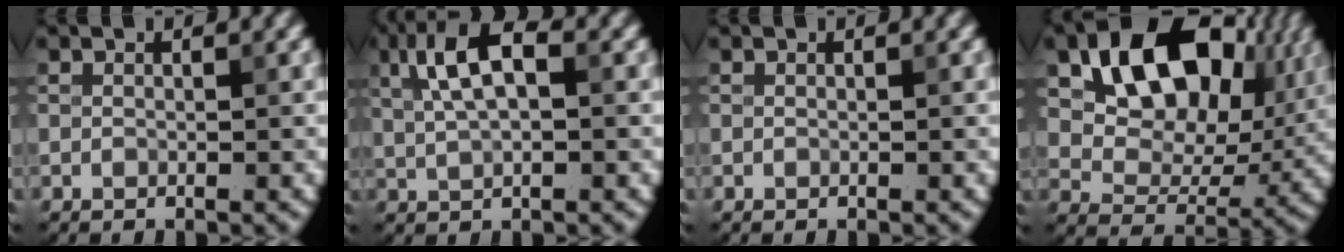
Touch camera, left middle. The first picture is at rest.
{"total": 5.5, "force": [1.7, 2.3, 4.7], "torque": [-0.095, 0.011, 0.027]}
{"total": 0.0}
{"total": 14.0, "force": [5.3, 8.9, 9.4], "torque": [-0.148, 0.004, 0.094]}